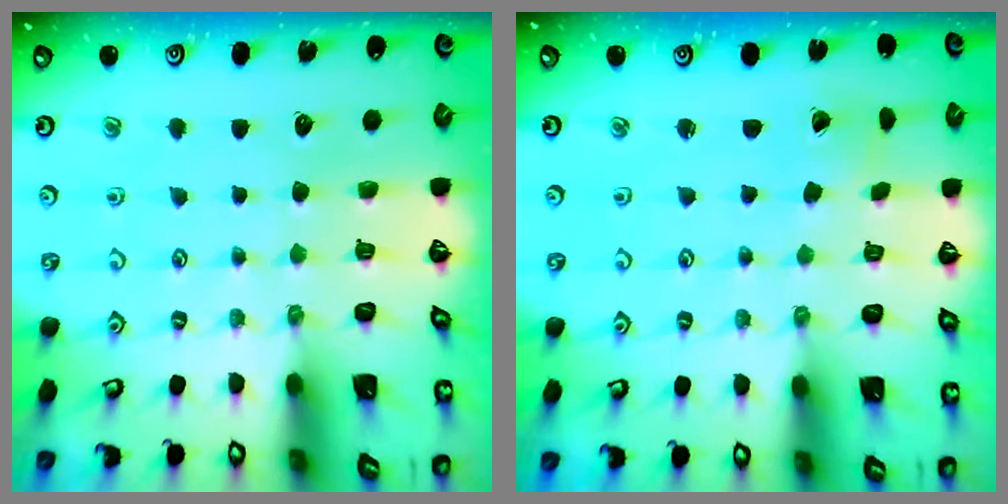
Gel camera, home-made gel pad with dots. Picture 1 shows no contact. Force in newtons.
{"total": 1.5, "press": 1.5, "slide": 0.0}